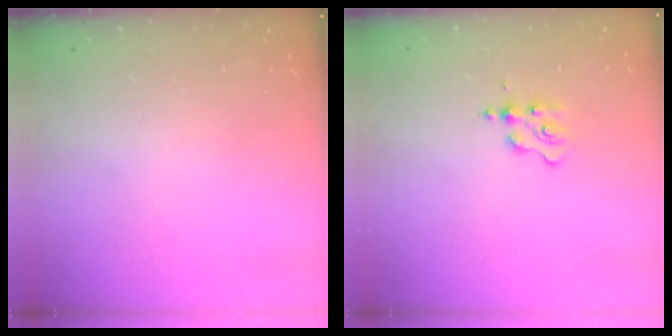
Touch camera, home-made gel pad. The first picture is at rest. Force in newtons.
{"total": 1.9, "press": 1.9, "slide": 0.2}